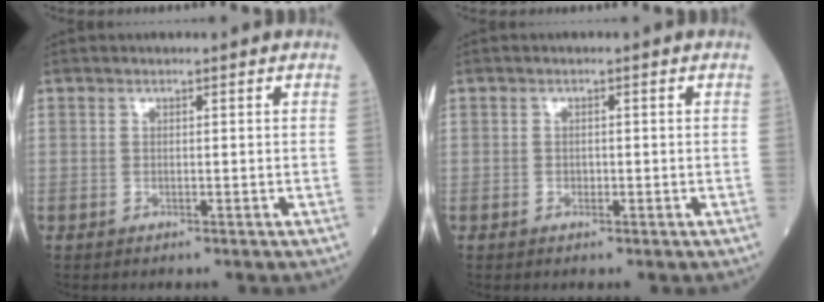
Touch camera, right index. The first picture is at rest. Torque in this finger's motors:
{"motor_torque": [-0.10, 0.00, -0.04, -0.01]}